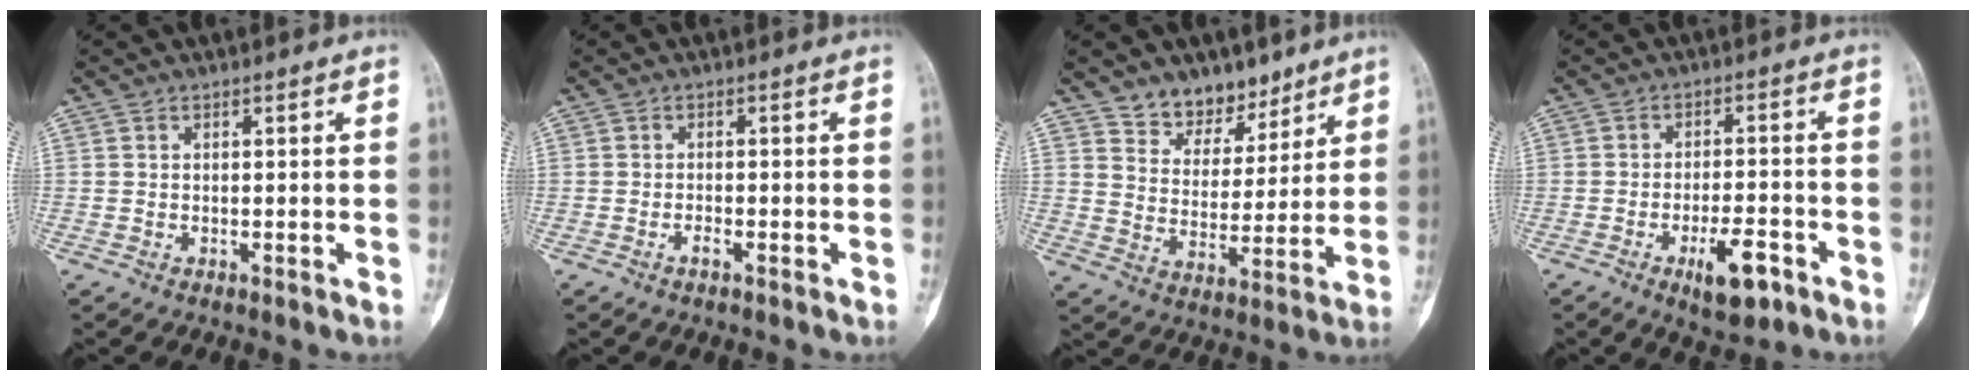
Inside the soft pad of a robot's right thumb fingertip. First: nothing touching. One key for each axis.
{"total": 1.3, "fx": -0.8, "fy": 0.4, "fz": 0.9, "tx": -0.018, "ty": 0.005, "tz": -0.016}
{"total": 9.6, "fx": 7.2, "fy": 5.9, "fz": 2.4, "tx": 0.005, "ty": -0.050, "tz": 0.129}
{"total": 7.7, "fx": -4.0, "fy": 2.9, "fz": 6.0, "tx": -0.086, "ty": 0.017, "tz": -0.057}